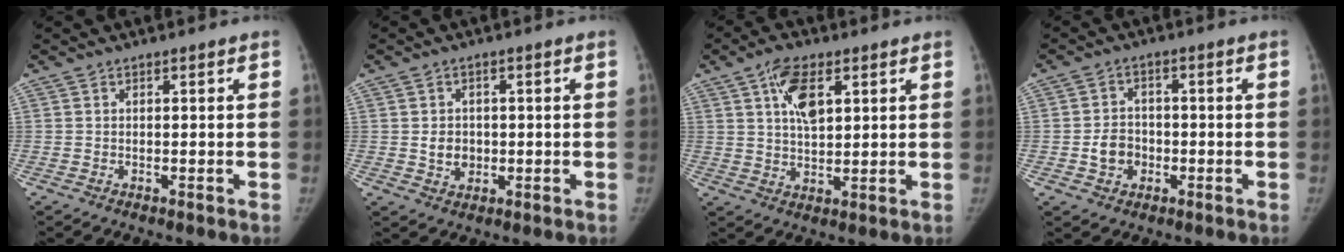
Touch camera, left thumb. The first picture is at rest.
{"total": 4.1, "force": [-0.1, 3.4, 2.3], "torque": [-0.024, 0.000, 0.004]}
{"total": 8.2, "force": [3.4, 4.1, 6.2], "torque": [-0.096, -0.011, 0.062]}
{"total": 5.4, "force": [-1.4, 4.5, 2.6], "torque": [-0.028, 0.015, -0.026]}